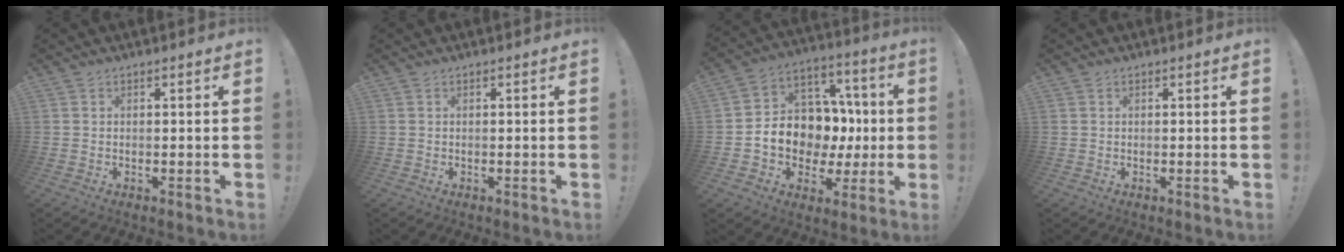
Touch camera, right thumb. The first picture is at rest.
{"total": 0.0}
{"total": 13.6, "force": [-2.0, 11.6, 6.8], "torque": [-0.084, 0.015, -0.014]}
{"total": 0.0}